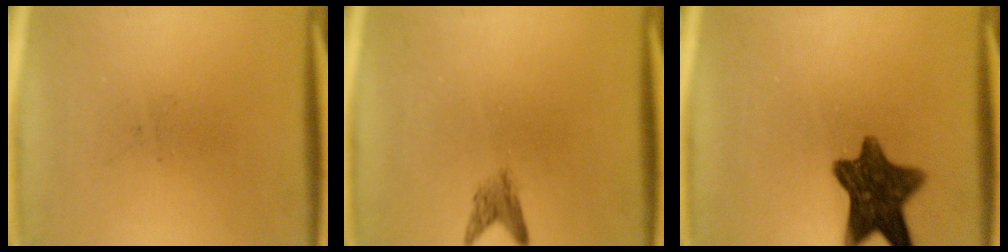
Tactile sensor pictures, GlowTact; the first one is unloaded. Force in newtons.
{"total": 2.0}
{"total": 10.8}